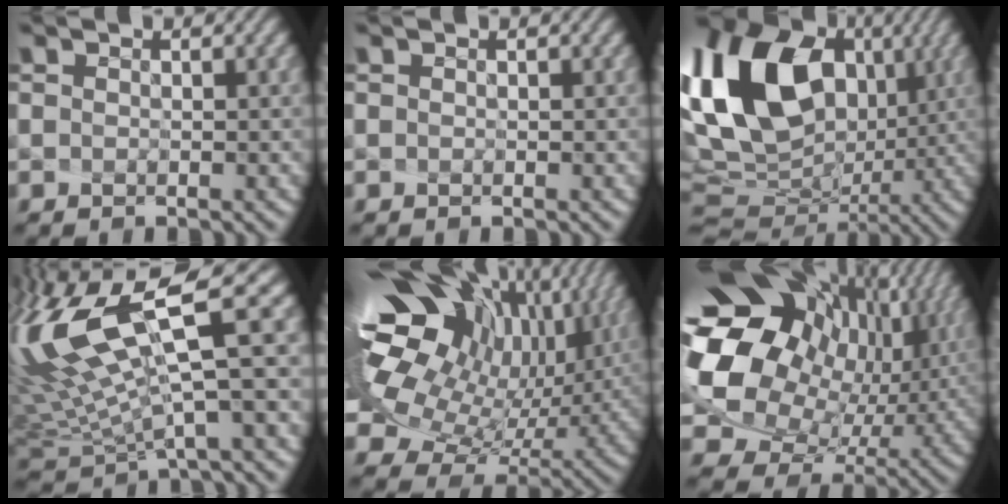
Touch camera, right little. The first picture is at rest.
{"total": 0.0}
{"total": 15.7, "force": [3.4, 10.8, 10.9], "torque": [-0.228, -0.006, 0.097]}
{"total": 11.1, "force": [4.1, 1.7, 10.2], "torque": [-0.244, -0.014, 0.115]}
{"total": 16.1, "force": [5.0, 9.4, 12.1], "torque": [-0.246, -0.011, 0.143]}
{"total": 16.3, "force": [3.1, 12.3, 10.3], "torque": [-0.232, -0.041, 0.123]}